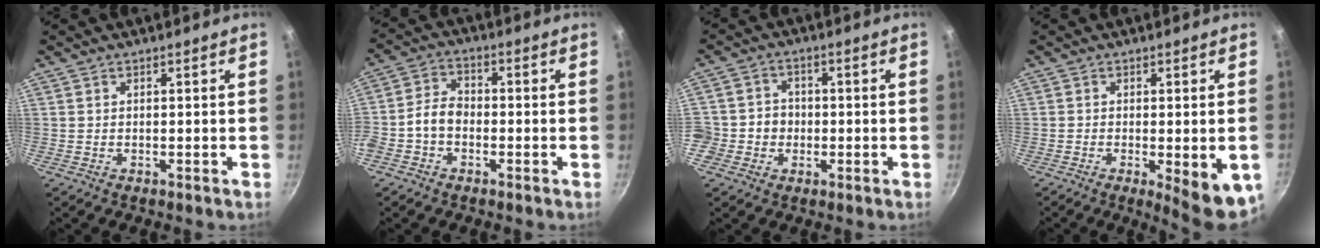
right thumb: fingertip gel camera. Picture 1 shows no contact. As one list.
[{"total": 5.7, "force": [-1.9, 4.0, 3.5], "torque": [-0.057, 0.029, -0.049]}, {"total": 6.2, "force": [-1.4, 5.8, 1.7], "torque": [-0.001, 0.020, -0.036]}, {"total": 9.3, "force": [-2.6, 2.5, 8.6], "torque": [-0.100, -0.007, -0.027]}]